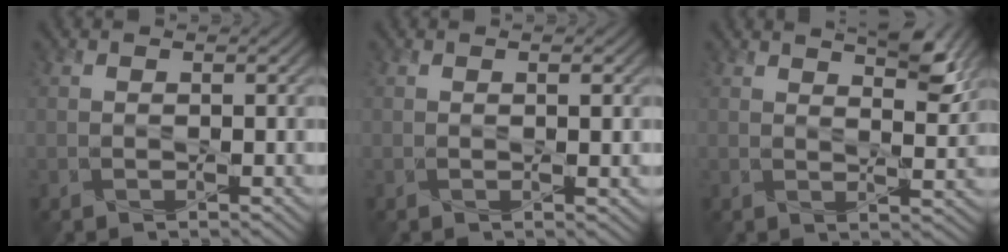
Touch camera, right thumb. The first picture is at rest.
{"total": 1.0, "force": [0.1, 0.1, 1.0], "torque": [-0.015, 0.000, 0.002]}
{"total": 5.4, "force": [3.6, 1.6, 3.7], "torque": [-0.060, -0.001, 0.063]}